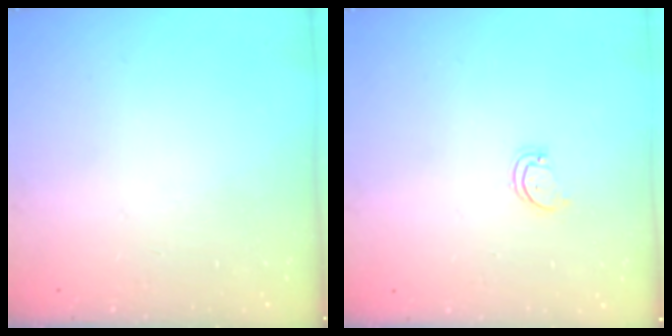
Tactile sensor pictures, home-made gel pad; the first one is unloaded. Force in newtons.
{"total": 2.3, "press": 2.3, "slide": 0.1}